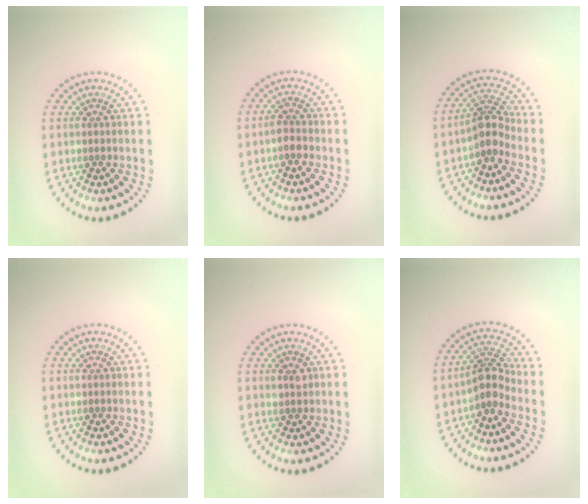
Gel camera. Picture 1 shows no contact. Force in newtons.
{"total": 1.5, "press": 1.4, "slide": 0.4}
{"total": 2.7, "press": 2.1, "slide": 1.7}
{"total": 0.0}
{"total": 1.0, "press": 0.9, "slide": 0.4}
{"total": 2.7, "press": 2.0, "slide": 1.8}